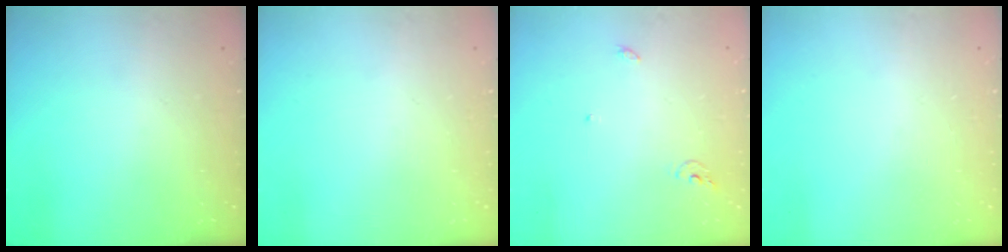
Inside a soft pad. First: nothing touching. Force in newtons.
{"total": 0.0}
{"total": 4.9, "press": 4.9, "slide": 0.4}
{"total": 0.0}